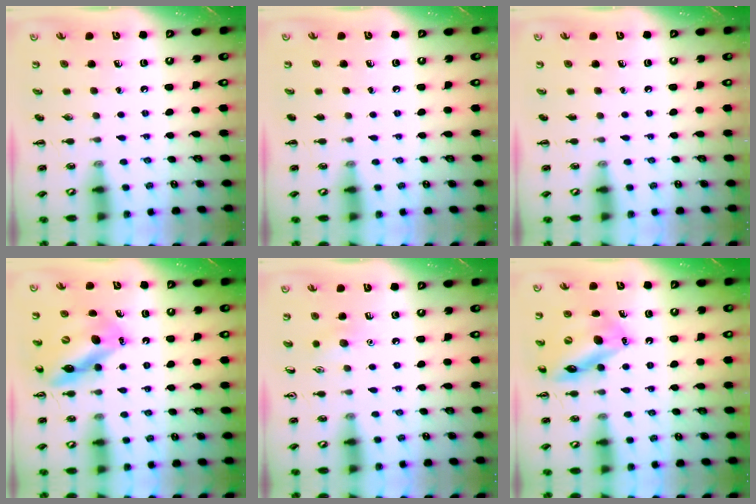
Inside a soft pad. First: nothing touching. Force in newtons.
{"total": 0.0}
{"total": 0.0}
{"total": 12.4, "press": 11.7, "slide": 4.1}
{"total": 6.4, "press": 6.1, "slide": 2.0}
{"total": 13.9, "press": 13.5, "slide": 3.2}